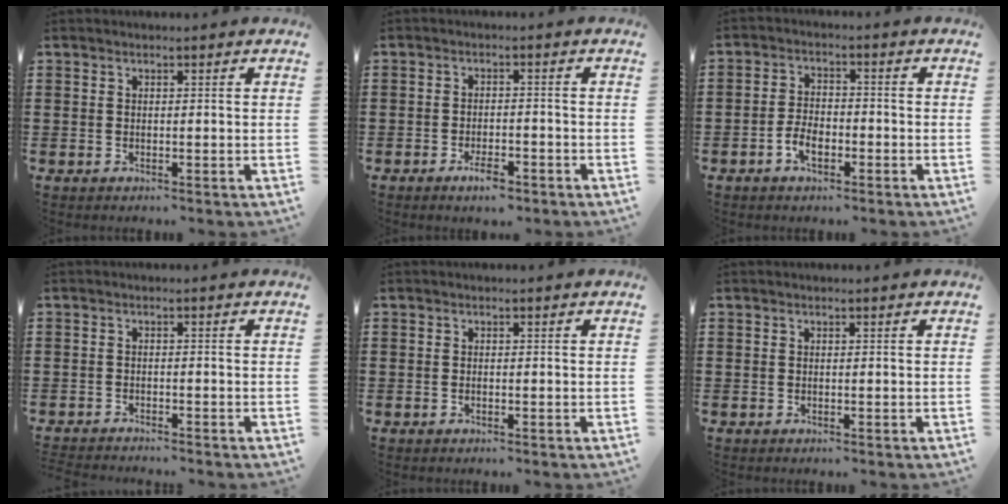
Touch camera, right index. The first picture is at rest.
{"total": 3.3, "force": [-2.2, 1.1, 2.2], "torque": [-0.044, 0.003, -0.043]}
{"total": 4.0, "force": [-1.9, 2.2, 2.7], "torque": [-0.062, 0.002, -0.039]}
{"total": 1.5, "force": [-1.5, -0.1, -0.1], "torque": [0.000, 0.003, -0.032]}
{"total": 0.0}
{"total": 0.0}